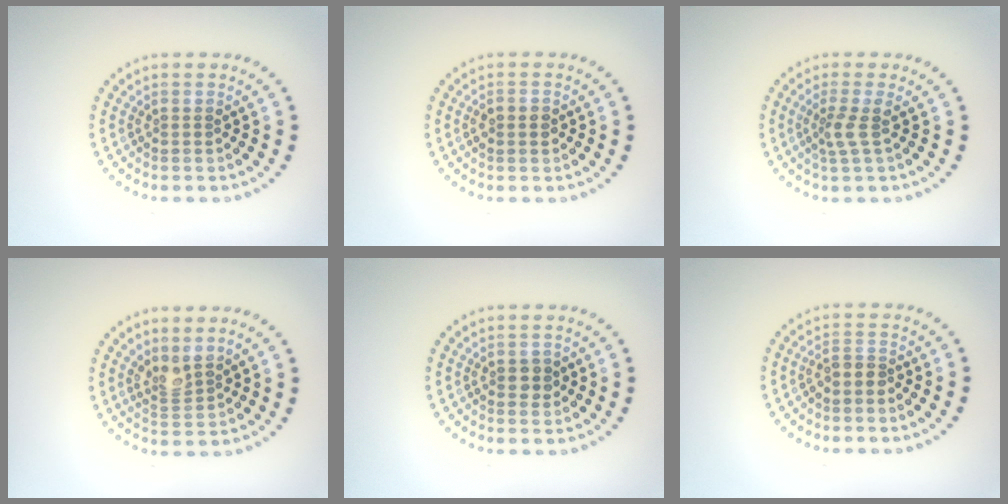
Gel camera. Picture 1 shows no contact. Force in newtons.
{"total": 1.2, "press": 1.1, "slide": 0.1}
{"total": 2.0, "press": 1.5, "slide": 1.3}
{"total": 2.2, "press": 1.6, "slide": 1.4}
{"total": 1.5, "press": 1.4, "slide": 0.1}
{"total": 1.8, "press": 1.4, "slide": 1.2}